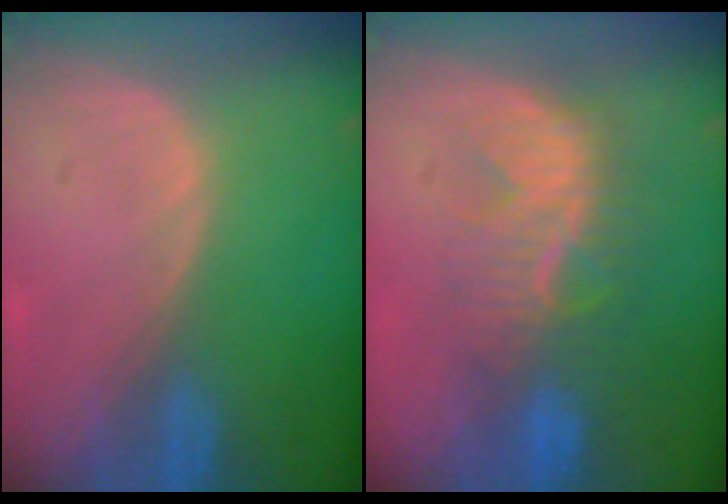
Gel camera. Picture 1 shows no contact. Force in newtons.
{"total": 8.4, "press": 7.9, "slide": 2.6}